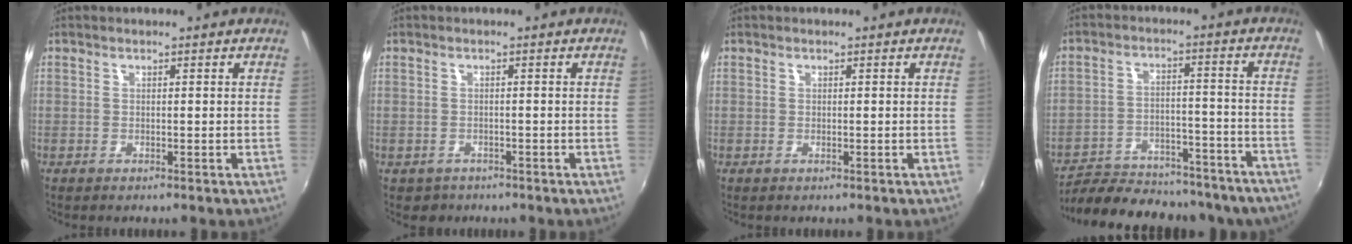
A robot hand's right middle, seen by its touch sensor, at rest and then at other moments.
{"total": 2.3, "force": [-1.3, 1.9, 0.4], "torque": [-0.014, -0.004, -0.017]}
{"total": 0.0}
{"total": 27.1, "force": [-23.4, 8.7, 10.5], "torque": [-0.198, 0.002, -0.300]}